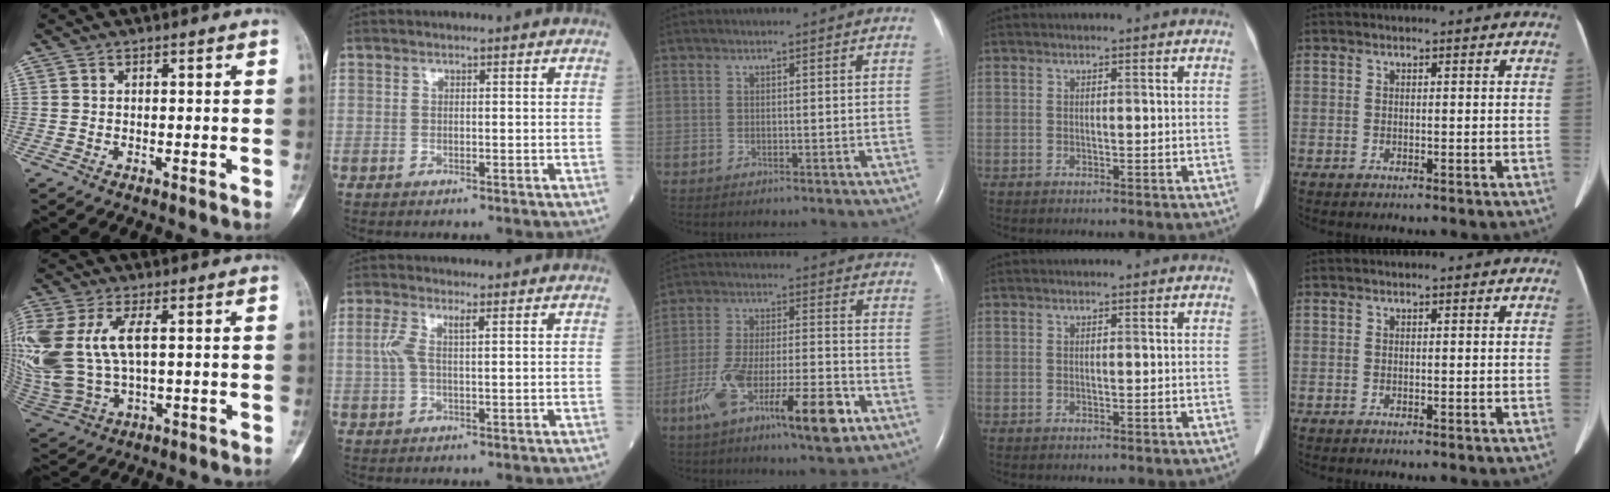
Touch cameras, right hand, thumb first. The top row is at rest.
{"thumb": {"total": 19.6, "force": [2.9, 10.9, 16.1], "torque": [-0.400, -0.008, 0.065]}, "index": {"total": 3.8, "force": [1.1, 1.0, 3.5], "torque": [-0.093, 0.018, 0.023]}, "middle": {"total": 15.9, "force": [-7.9, 2.9, 13.4], "torque": [-0.230, -0.003, -0.126]}}